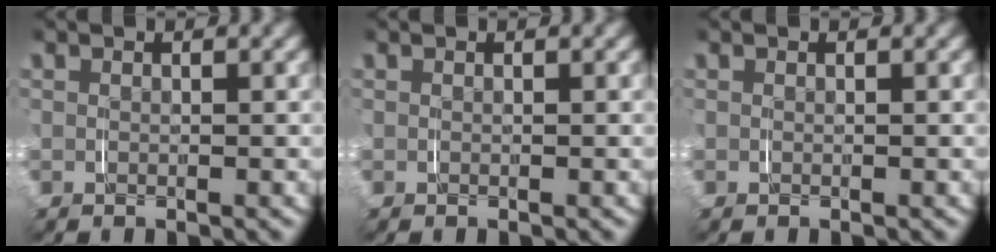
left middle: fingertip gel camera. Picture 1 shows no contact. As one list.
[{"total": 0.0}, {"total": 0.0}]